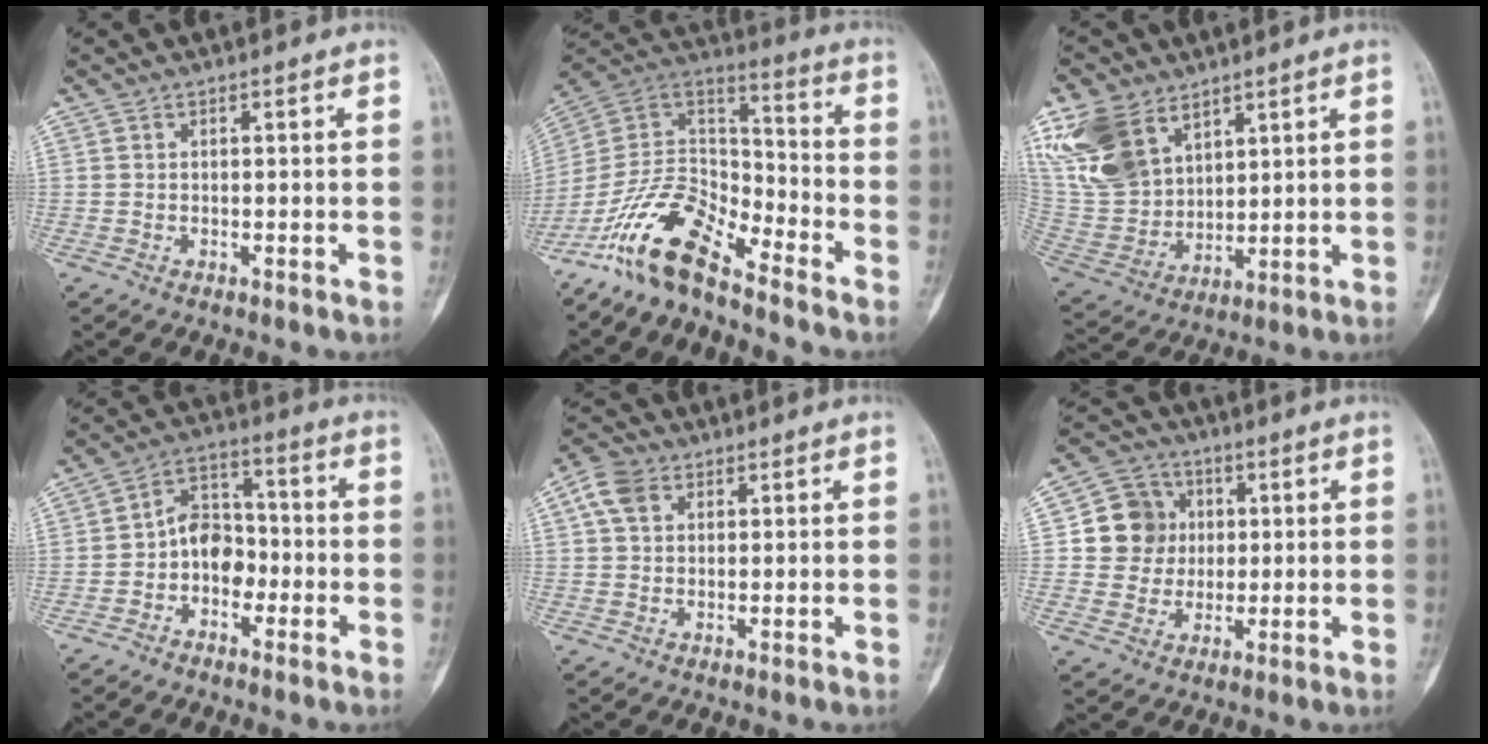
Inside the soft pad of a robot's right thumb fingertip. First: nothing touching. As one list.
[{"total": 15.1, "force": [-11.4, 5.4, 8.4], "torque": [-0.139, 0.091, -0.224]}, {"total": 16.0, "force": [8.8, 10.2, 8.7], "torque": [-0.169, -0.024, 0.191]}, {"total": 8.1, "force": [-2.3, 5.9, 5.1], "torque": [-0.050, 0.039, -0.053]}, {"total": 4.3, "force": [2.0, 2.6, 2.8], "torque": [-0.055, 0.007, 0.036]}, {"total": 8.6, "force": [1.4, 8.0, 2.8], "torque": [-0.015, 0.003, 0.024]}]